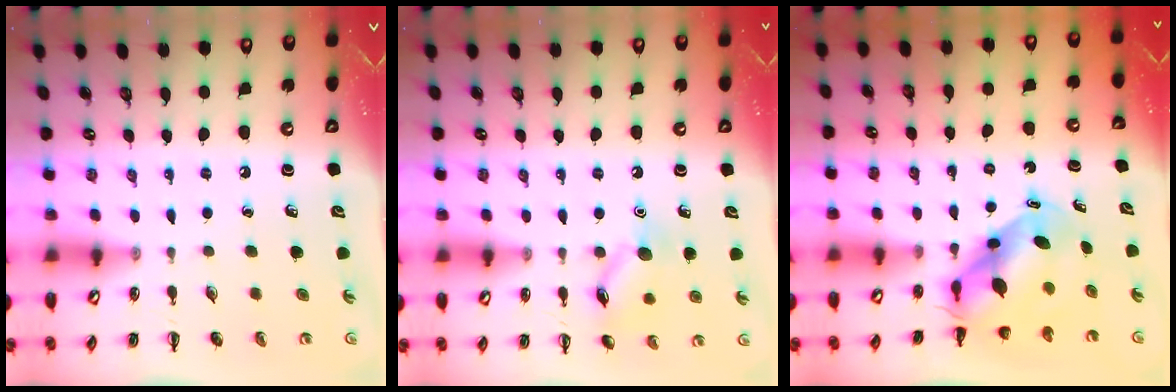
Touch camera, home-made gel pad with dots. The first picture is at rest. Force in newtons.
{"total": 10.9, "press": 10.9, "slide": 0.5}
{"total": 6.6, "press": 6.3, "slide": 1.8}